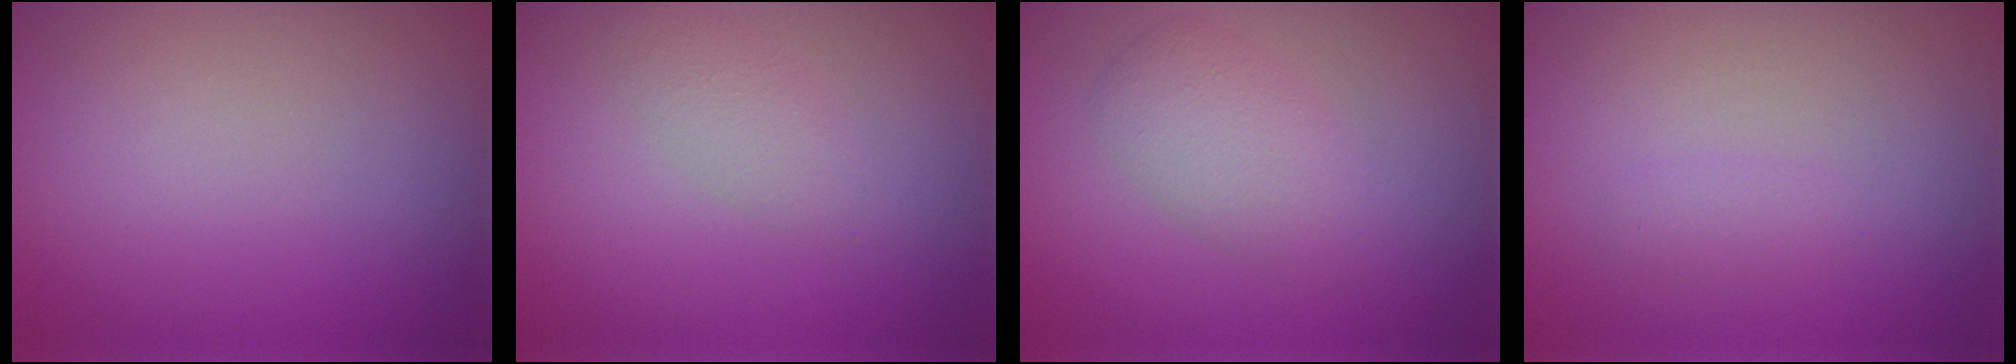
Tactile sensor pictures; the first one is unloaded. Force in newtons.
{"total": 1.8, "press": 1.8, "slide": 0.1}
{"total": 3.2, "press": 3.2, "slide": 0.1}
{"total": 1.0, "press": 1.0, "slide": 0.1}